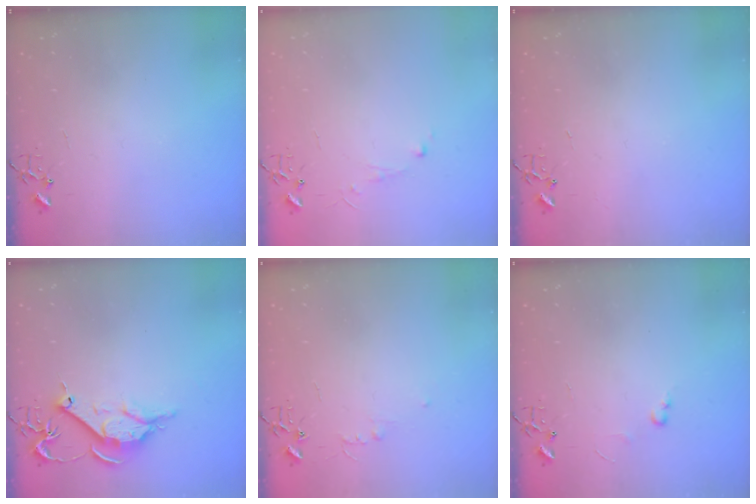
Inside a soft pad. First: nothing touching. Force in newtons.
{"total": 4.3, "press": 4.3, "slide": 0.5}
{"total": 1.5, "press": 1.5, "slide": 0.3}
{"total": 9.9, "press": 9.8, "slide": 0.8}
{"total": 4.4, "press": 4.4, "slide": 0.5}
{"total": 2.7, "press": 2.7, "slide": 0.4}